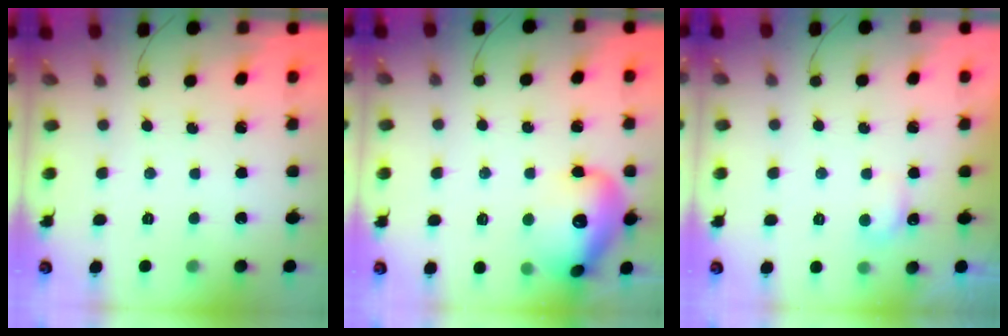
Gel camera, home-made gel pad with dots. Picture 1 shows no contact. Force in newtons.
{"total": 18.1, "press": 17.9, "slide": 2.0}
{"total": 3.3, "press": 3.2, "slide": 0.8}